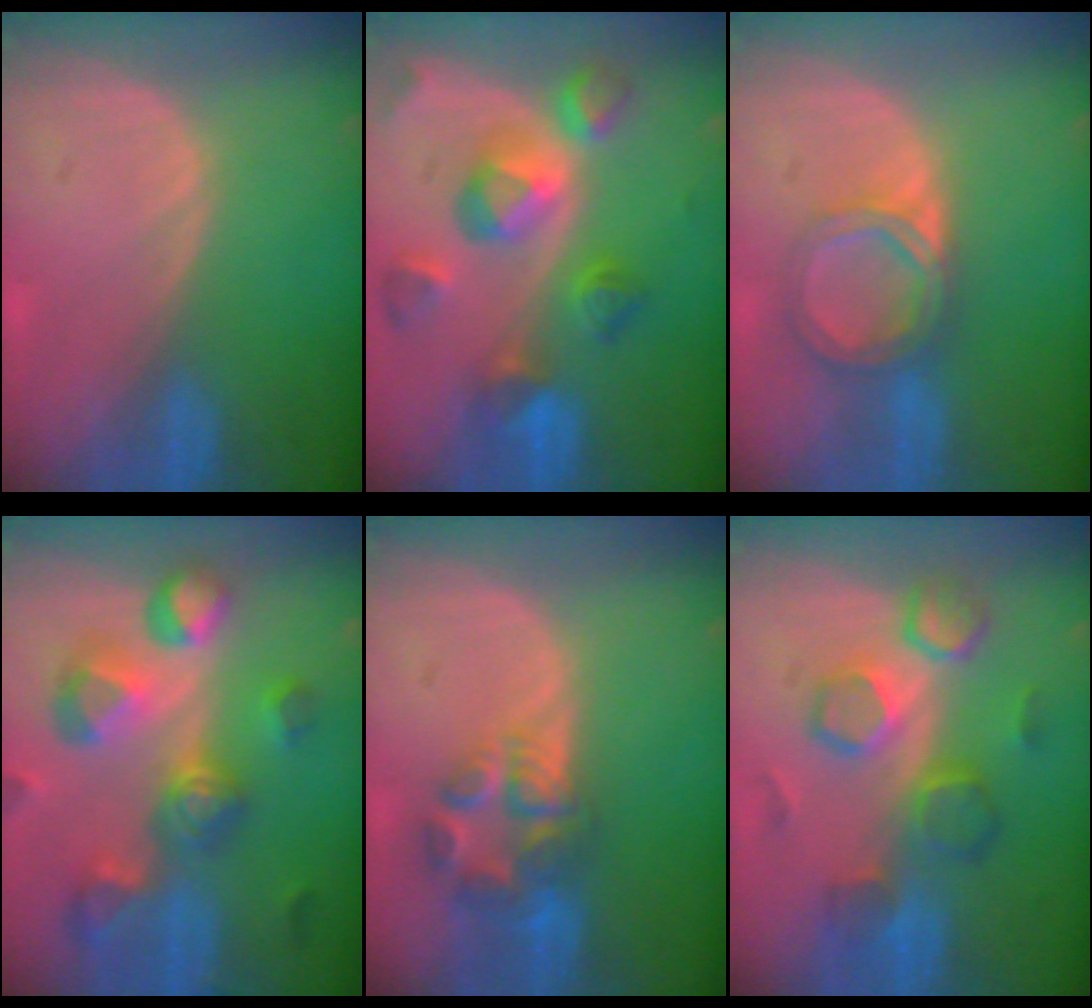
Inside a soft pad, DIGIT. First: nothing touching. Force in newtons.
{"total": 10.4, "press": 9.3, "slide": 4.7}
{"total": 5.9, "press": 5.2, "slide": 2.7}
{"total": 11.3, "press": 10.1, "slide": 5.1}
{"total": 6.8, "press": 6.3, "slide": 2.6}
{"total": 8.5, "press": 8.4, "slide": 1.4}